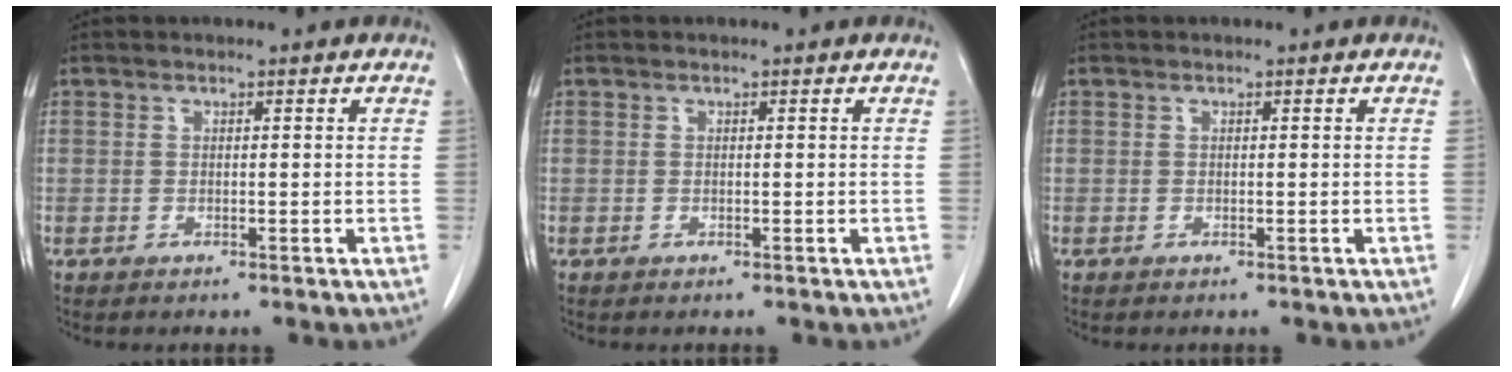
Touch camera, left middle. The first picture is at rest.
{"total": 0.0}
{"total": 0.0}